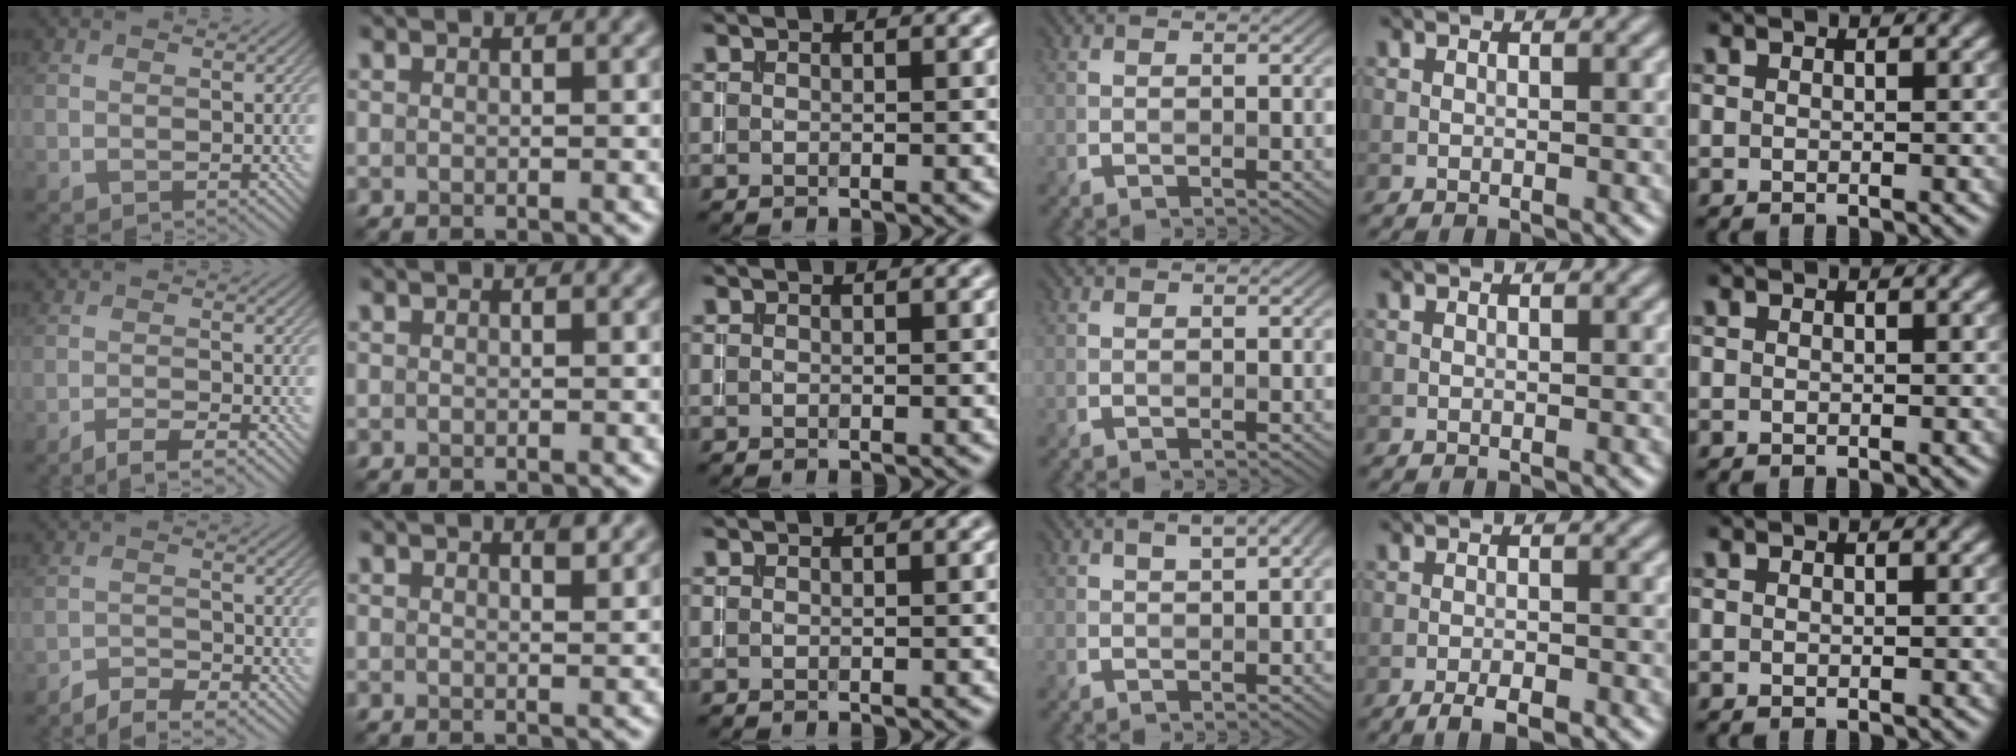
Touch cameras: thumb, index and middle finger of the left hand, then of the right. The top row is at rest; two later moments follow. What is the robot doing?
{"motion": "pour", "object": "almond"}